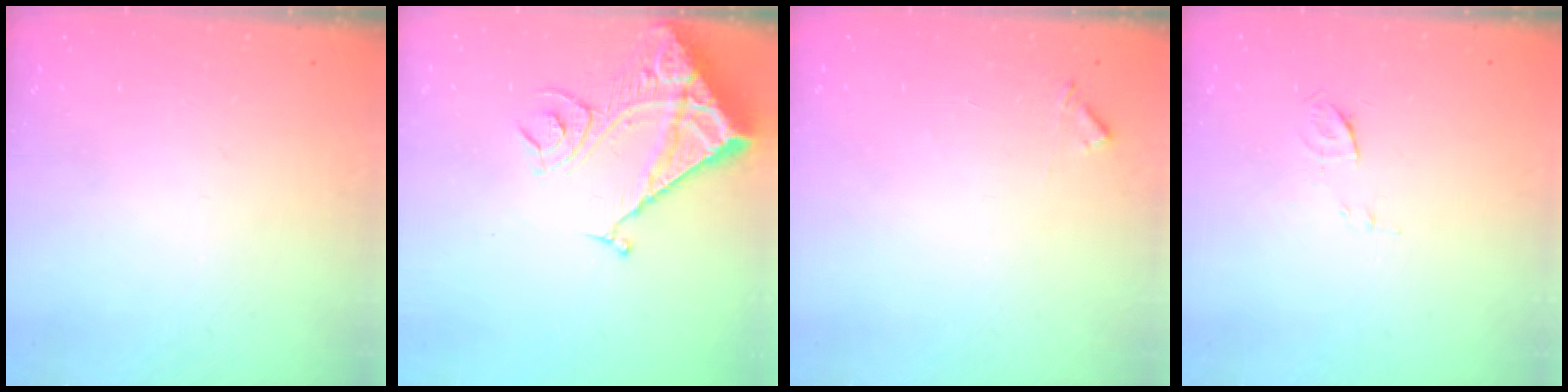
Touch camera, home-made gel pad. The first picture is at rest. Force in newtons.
{"total": 13.7, "press": 13.6, "slide": 1.6}
{"total": 5.7, "press": 5.7, "slide": 0.4}
{"total": 5.0, "press": 4.9, "slide": 1.2}